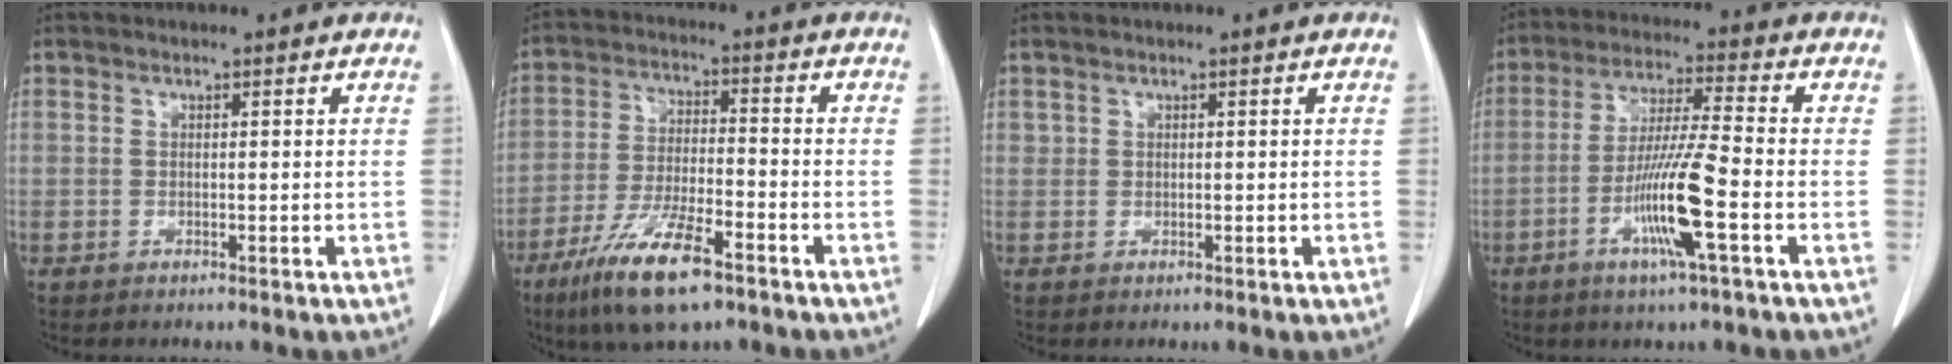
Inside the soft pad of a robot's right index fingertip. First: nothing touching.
{"total": 10.6, "force": [-6.7, 2.0, 7.9], "torque": [-0.157, -0.019, -0.119]}
{"total": 0.6, "force": [0.3, 0.5, 0.1], "torque": [0.006, 0.003, 0.006]}
{"total": 10.9, "force": [-3.8, -0.3, 10.2], "torque": [-0.199, -0.011, -0.074]}